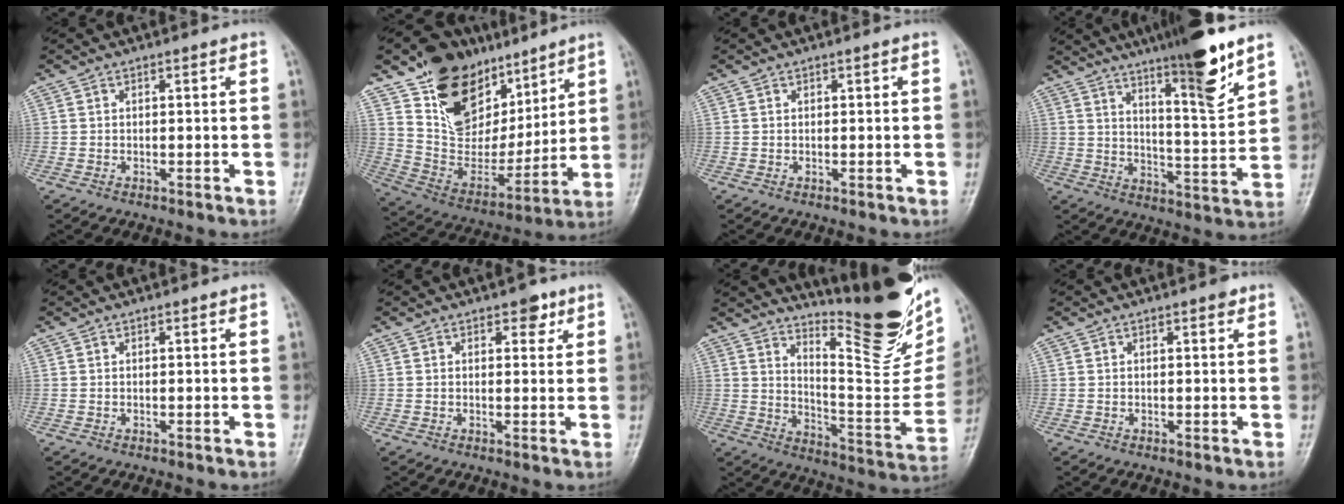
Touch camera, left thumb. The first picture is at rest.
{"total": 22.2, "force": [13.5, 13.8, 10.9], "torque": [-0.126, -0.060, 0.245]}
{"total": 0.0}
{"total": 14.6, "force": [10.0, 1.6, 10.5], "torque": [-0.147, -0.067, 0.161]}
{"total": 0.0}
{"total": 2.7, "force": [1.6, 1.7, 1.5], "torque": [0.000, -0.005, 0.018]}
{"total": 24.7, "force": [16.7, 6.4, 17.0], "torque": [-0.206, -0.112, 0.251]}
{"total": 1.1, "force": [0.6, 0.4, 0.7], "torque": [-0.008, -0.001, 0.006]}